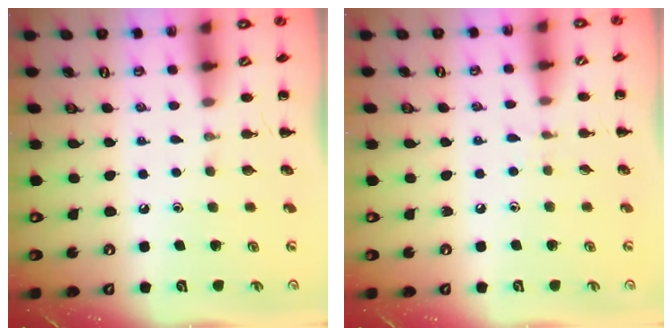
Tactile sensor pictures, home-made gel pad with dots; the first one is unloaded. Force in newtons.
{"total": 2.9, "press": 2.6, "slide": 1.2}